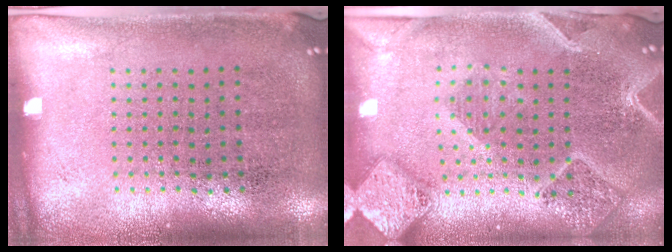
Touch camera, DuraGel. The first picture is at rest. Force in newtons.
{"total": 2.9, "press": 2.5, "slide": 1.4}